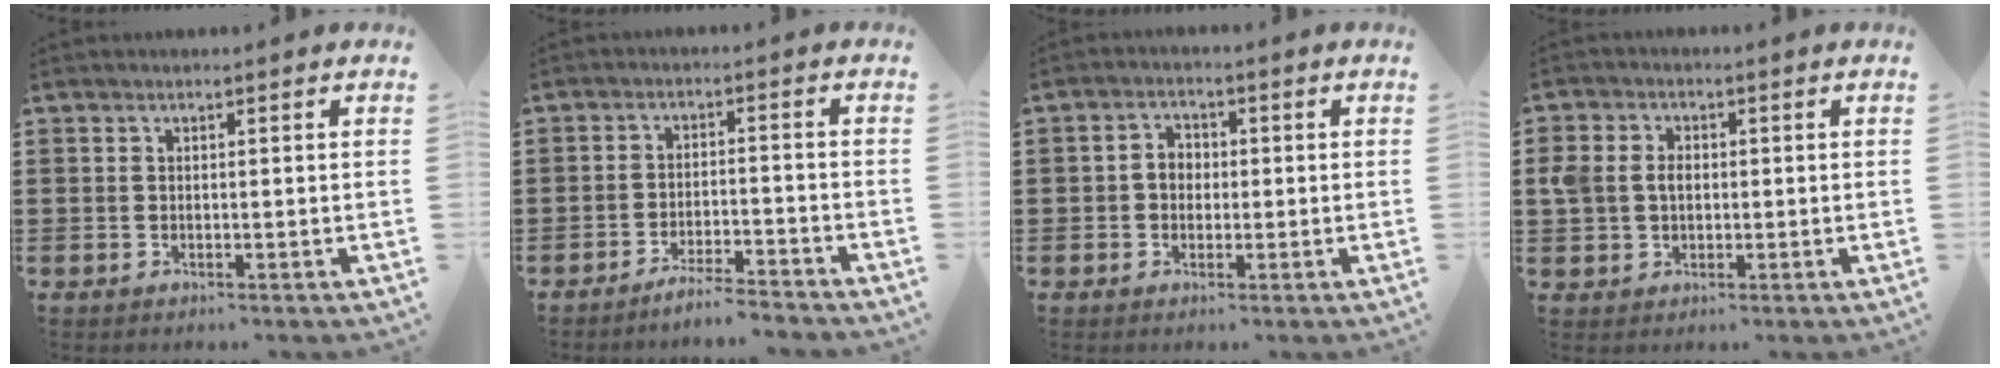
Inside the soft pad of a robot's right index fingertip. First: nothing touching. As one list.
[{"total": 4.0, "force": [-3.8, -0.3, 0.9], "torque": [-0.018, -0.001, -0.075]}, {"total": 2.6, "force": [-0.4, 2.2, 1.4], "torque": [-0.032, 0.007, -0.010]}, {"total": 3.8, "force": [0.1, 3.1, 2.3], "torque": [-0.066, 0.007, -0.005]}]